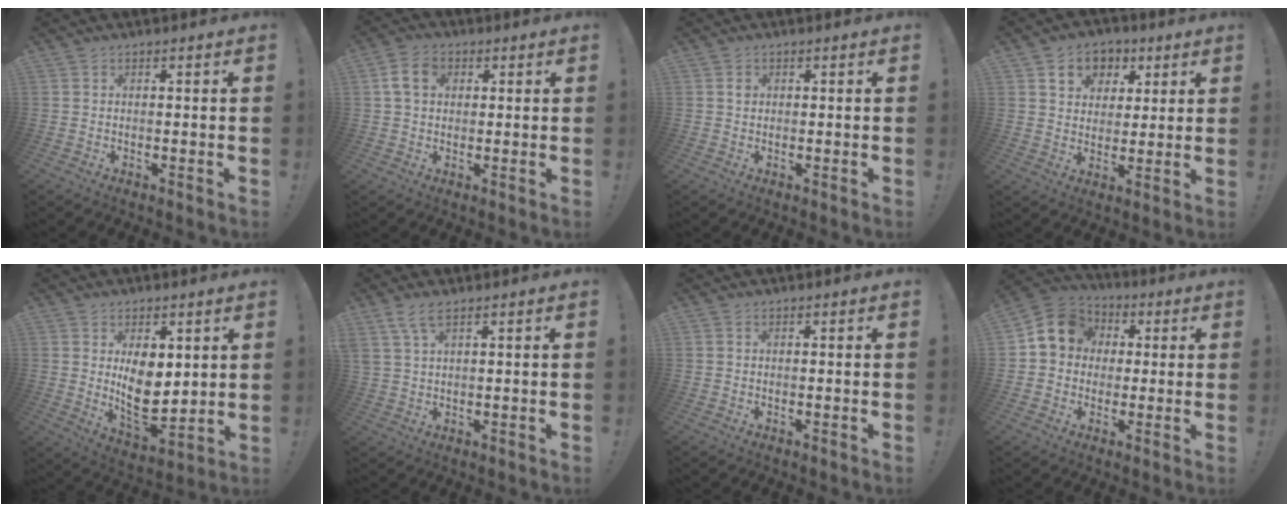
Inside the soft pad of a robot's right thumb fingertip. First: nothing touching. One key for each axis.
{"total": 7.7, "fx": 2.4, "fy": 5.6, "fz": 4.7, "tx": -0.088, "ty": 0.007, "tz": 0.047}
{"total": 0.9, "fx": 0.3, "fy": 0.8, "fz": 0.3, "tx": 0.009, "ty": -0.004, "tz": 0.002}
{"total": 9.4, "fx": 4.1, "fy": 7.9, "fz": 3.2, "tx": -0.041, "ty": -0.018, "tz": 0.081}
{"total": 11.7, "fx": 2.7, "fy": 7.4, "fz": 8.7, "tx": -0.140, "ty": -0.036, "tz": 0.056}
{"total": 5.3, "fx": 3.3, "fy": 1.4, "fz": 3.8, "tx": -0.078, "ty": -0.006, "tz": 0.063}
{"total": 0.0}
{"total": 11.7, "fx": 2.6, "fy": 10.0, "fz": 5.4, "tx": -0.073, "ty": 0.007, "tz": 0.056}